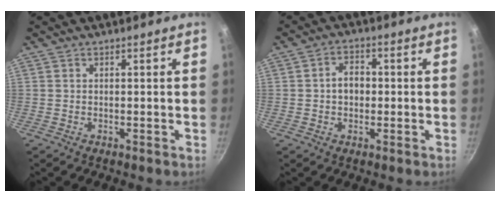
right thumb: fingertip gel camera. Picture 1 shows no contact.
{"total": 4.9, "force": [-0.1, 3.7, 3.2], "torque": [-0.029, 0.012, -0.006]}